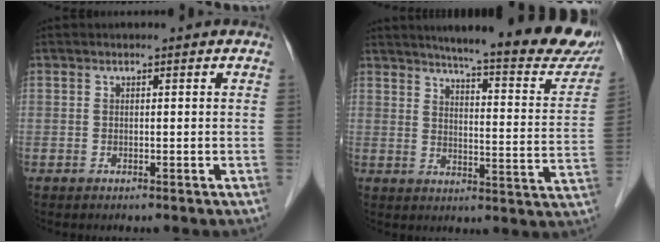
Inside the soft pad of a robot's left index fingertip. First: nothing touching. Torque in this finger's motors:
{"motor_torque": [0.10, -0.32, 0.62, 0.12]}